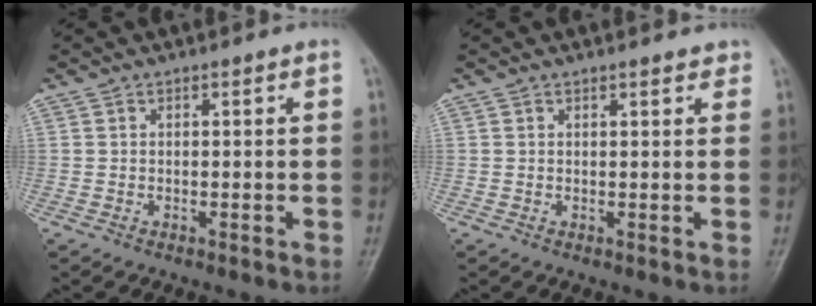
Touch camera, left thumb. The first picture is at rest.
{"total": 1.7, "force": [1.4, 0.6, 0.8], "torque": [-0.003, -0.004, 0.015]}